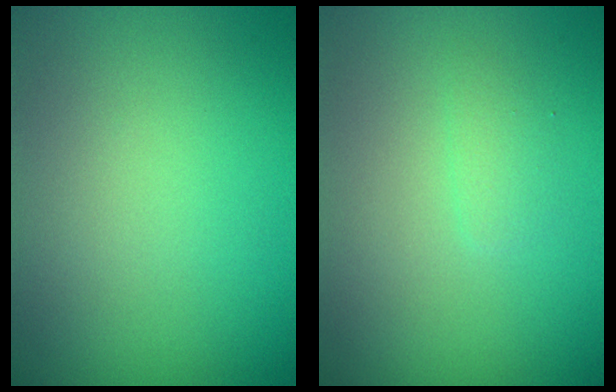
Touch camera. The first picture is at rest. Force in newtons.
{"total": 0.9, "press": 0.9, "slide": 0.0}